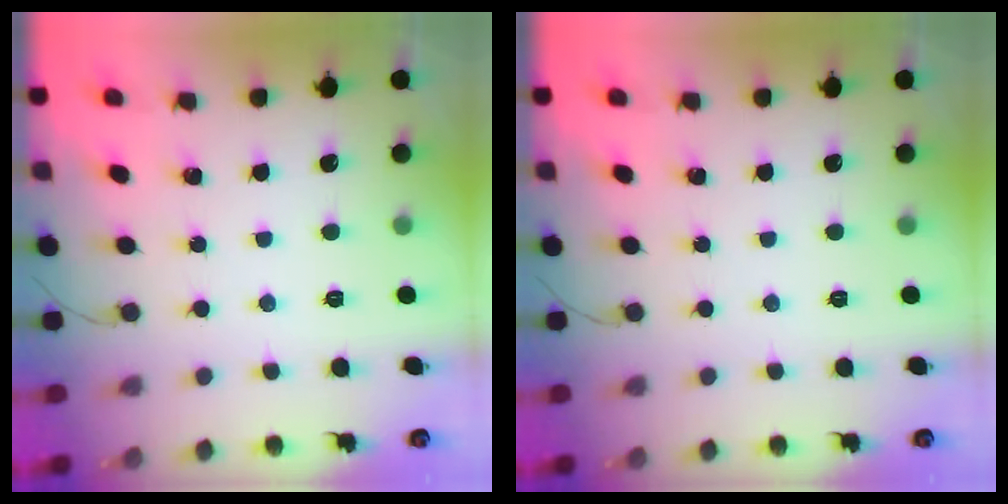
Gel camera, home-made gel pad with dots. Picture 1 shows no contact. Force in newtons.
{"total": 0.0}